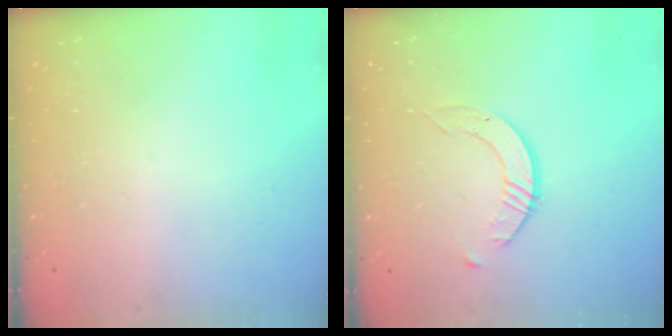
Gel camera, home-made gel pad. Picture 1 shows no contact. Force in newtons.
{"total": 1.6, "press": 1.6, "slide": 0.2}